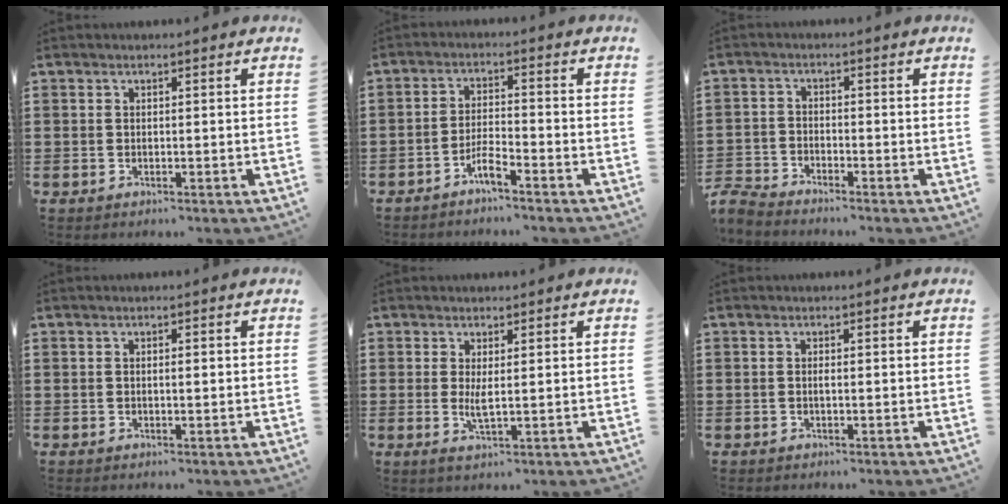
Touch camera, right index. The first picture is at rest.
{"total": 3.4, "force": [-2.8, 0.2, 1.9], "torque": [-0.051, 0.001, -0.059]}
{"total": 3.1, "force": [-3.1, 0.2, 0.0], "torque": [-0.020, -0.004, -0.070]}
{"total": 0.9, "force": [0.1, 0.3, 0.9], "torque": [-0.017, 0.000, 0.001]}
{"total": 2.6, "force": [0.4, 0.3, 2.5], "torque": [-0.042, -0.010, 0.006]}
{"total": 0.6, "force": [-0.2, -0.1, 0.6], "torque": [-0.012, -0.006, -0.003]}